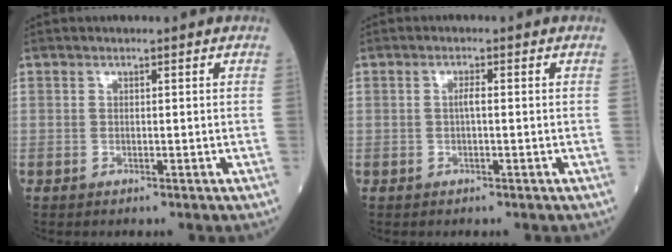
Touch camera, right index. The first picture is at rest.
{"total": 1.3, "force": [-0.1, 0.1, 1.3], "torque": [-0.026, 0.002, -0.002]}